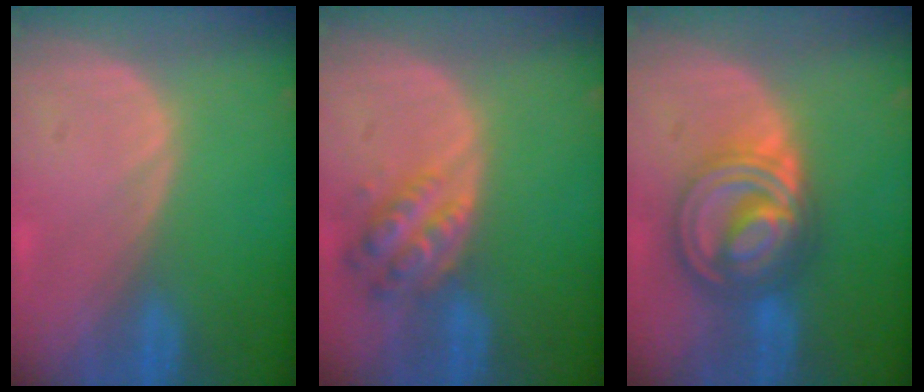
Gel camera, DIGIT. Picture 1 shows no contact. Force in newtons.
{"total": 6.0, "press": 5.5, "slide": 2.3}
{"total": 9.2, "press": 9.2, "slide": 0.7}